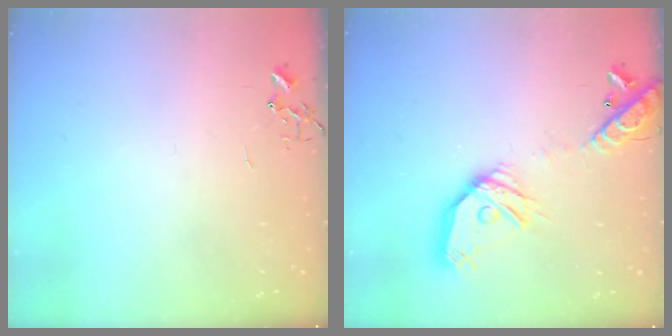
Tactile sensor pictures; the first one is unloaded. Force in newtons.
{"total": 18.8, "press": 18.6, "slide": 3.0}